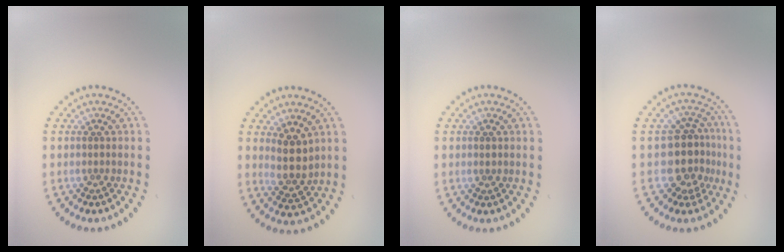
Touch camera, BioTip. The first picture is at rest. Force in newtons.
{"total": 2.8, "press": 2.4, "slide": 1.5}
{"total": 0.7, "press": 0.7, "slide": 0.1}
{"total": 3.8, "press": 3.0, "slide": 2.2}